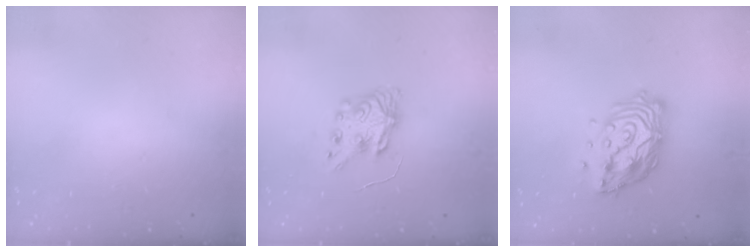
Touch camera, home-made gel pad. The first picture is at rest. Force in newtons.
{"total": 8.3, "press": 8.3, "slide": 0.4}
{"total": 14.9, "press": 14.9, "slide": 1.3}